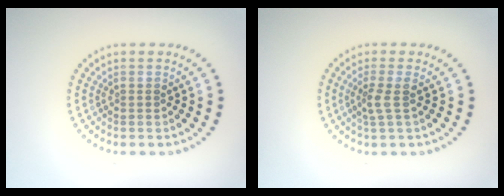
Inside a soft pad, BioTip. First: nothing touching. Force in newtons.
{"total": 1.8, "press": 1.4, "slide": 1.2}